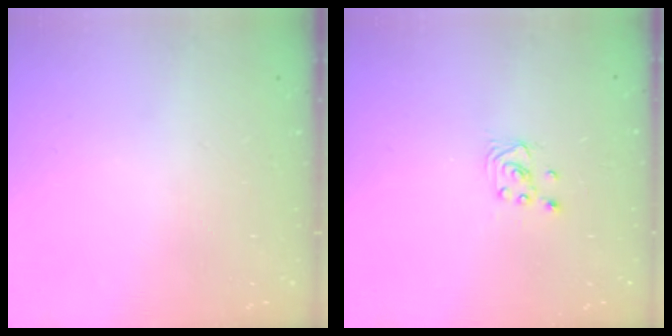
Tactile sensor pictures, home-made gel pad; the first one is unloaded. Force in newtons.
{"total": 1.7, "press": 1.6, "slide": 0.1}